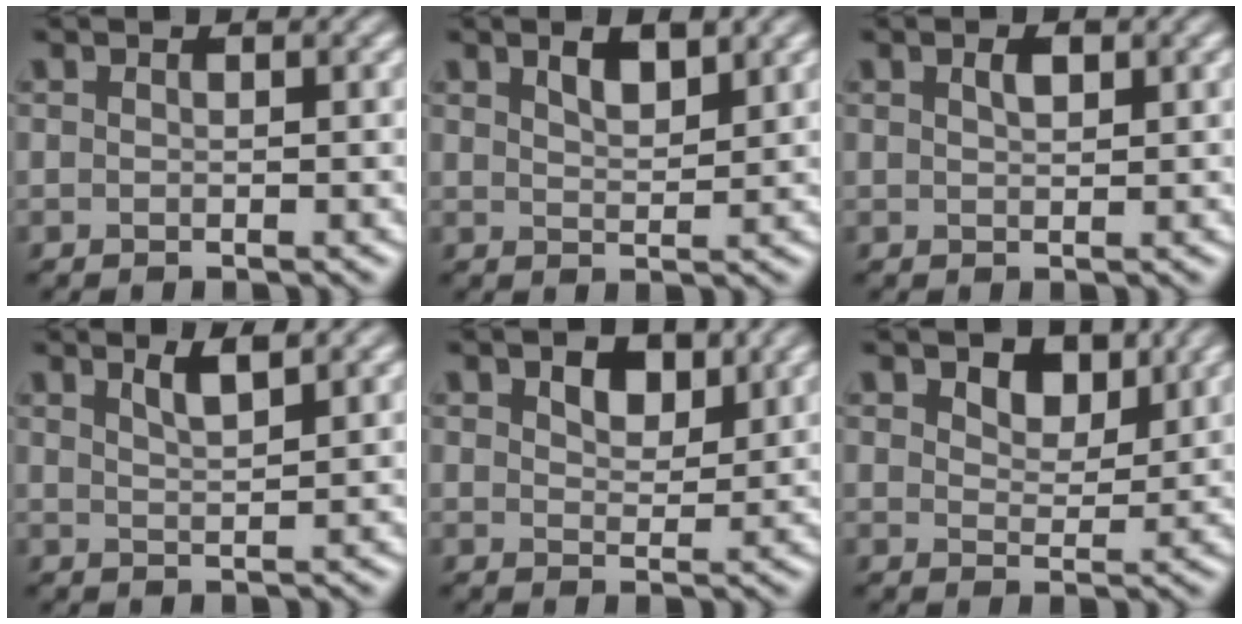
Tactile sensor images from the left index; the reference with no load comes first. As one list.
[{"total": 2.6, "force": [1.7, 0.8, 1.7], "torque": [-0.031, 0.000, 0.033]}, {"total": 1.3, "force": [0.6, 0.6, 1.0], "torque": [-0.019, 0.002, 0.013]}, {"total": 2.4, "force": [1.6, 0.6, 1.7], "torque": [-0.021, 0.004, 0.027]}, {"total": 3.3, "force": [1.9, 1.9, 2.0], "torque": [-0.034, -0.001, 0.029]}, {"total": 3.3, "force": [2.0, 2.0, 1.8], "torque": [-0.035, -0.005, 0.024]}]